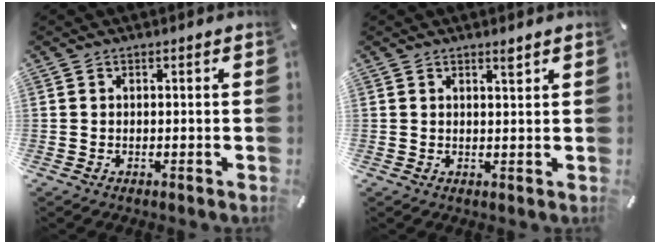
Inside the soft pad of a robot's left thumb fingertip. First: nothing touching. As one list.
[{"total": 1.8, "force": [1.4, 0.3, 1.0], "torque": [-0.014, -0.005, 0.024]}]